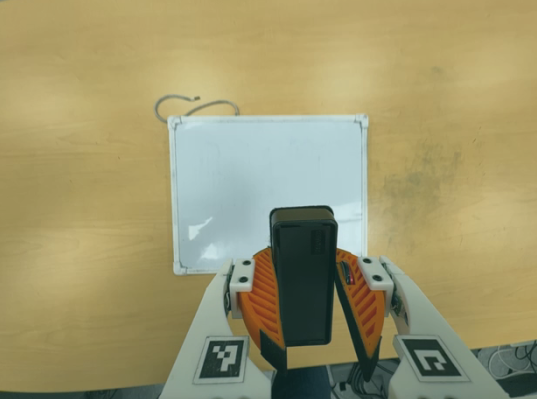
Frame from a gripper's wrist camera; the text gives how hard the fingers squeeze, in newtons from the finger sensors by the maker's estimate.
{"total": 8.8, "left": 9.3, "right": 8.3}